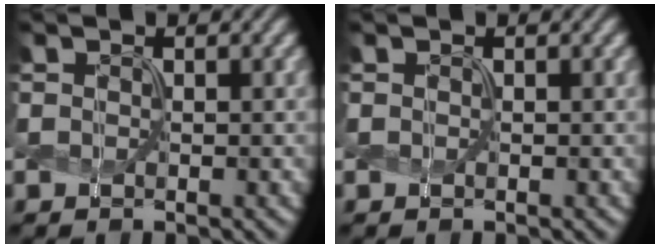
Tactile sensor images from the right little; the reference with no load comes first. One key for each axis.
{"total": 0.0}